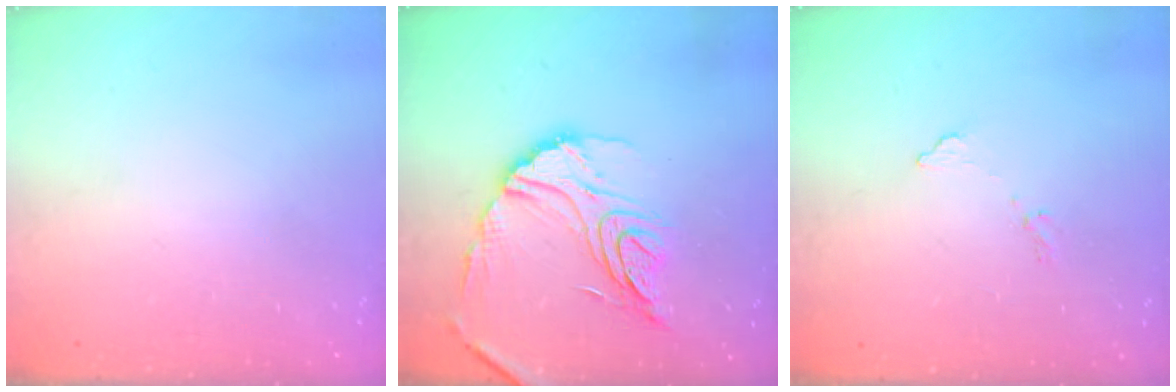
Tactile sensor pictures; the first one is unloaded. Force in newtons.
{"total": 17.2, "press": 17.1, "slide": 0.9}
{"total": 7.7, "press": 7.6, "slide": 0.3}